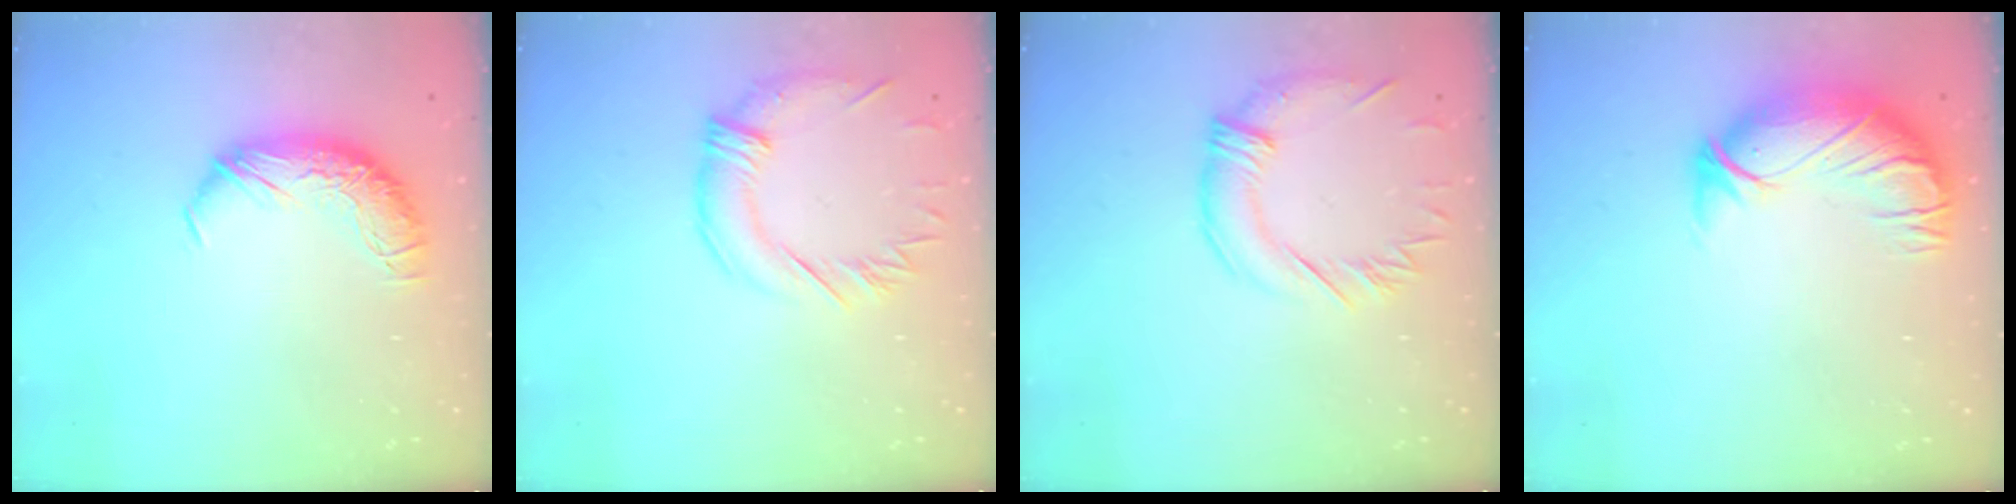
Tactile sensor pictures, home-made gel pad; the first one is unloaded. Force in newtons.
{"total": 1.1, "press": 0.2, "slide": 1.1}
{"total": 1.1, "press": 0.2, "slide": 1.1}
{"total": 3.0, "press": 0.4, "slide": 3.0}